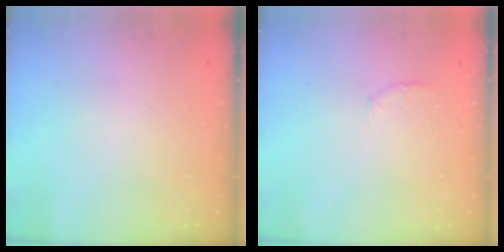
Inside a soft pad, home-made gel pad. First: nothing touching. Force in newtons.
{"total": 5.2, "press": 5.0, "slide": 1.6}